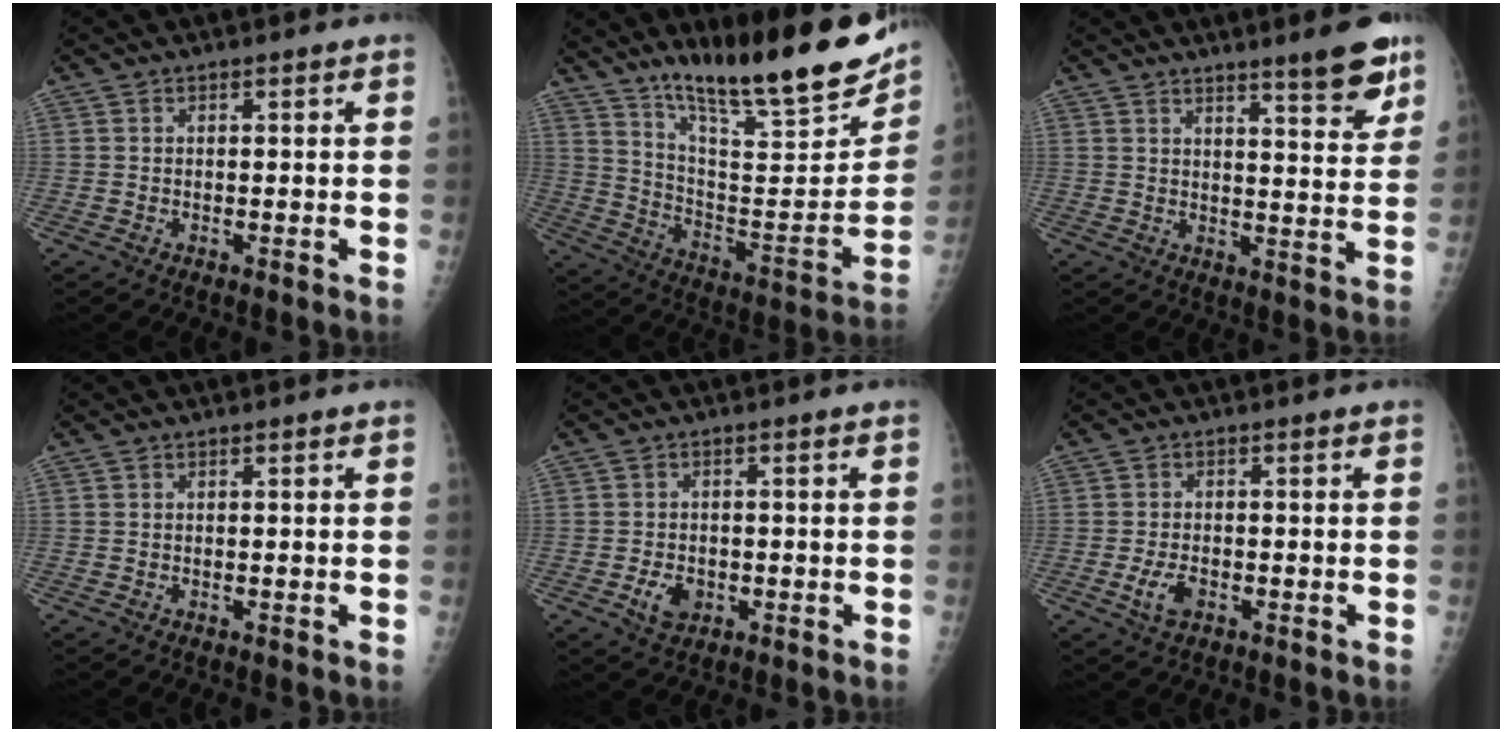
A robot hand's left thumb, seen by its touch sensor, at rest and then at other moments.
{"total": 25.3, "force": [17.9, 5.0, 17.1], "torque": [-0.235, -0.087, 0.293]}
{"total": 9.0, "force": [6.4, 1.2, 6.3], "torque": [-0.068, -0.043, 0.089]}
{"total": 0.0}
{"total": 4.2, "force": [-1.4, 3.0, 2.5], "torque": [-0.035, 0.002, -0.018]}
{"total": 3.8, "force": [-1.5, 2.2, 2.8], "torque": [-0.056, 0.003, -0.024]}